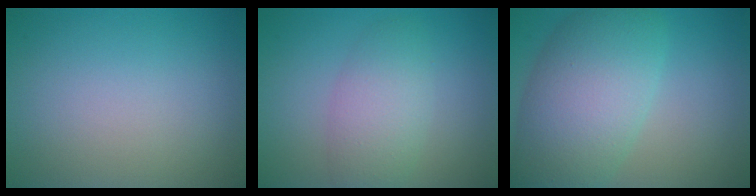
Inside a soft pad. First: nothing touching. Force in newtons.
{"total": 3.8, "press": 3.8, "slide": 0.1}
{"total": 9.0, "press": 9.0, "slide": 0.5}